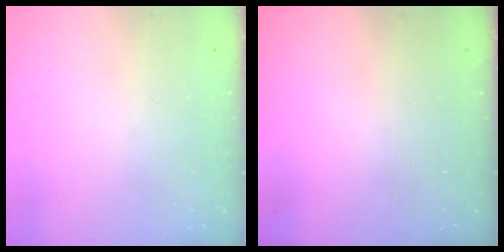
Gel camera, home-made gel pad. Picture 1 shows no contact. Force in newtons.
{"total": 0.0}